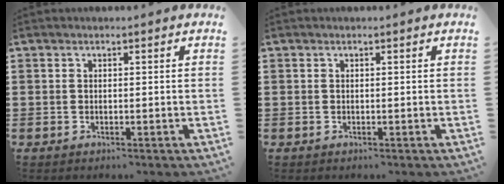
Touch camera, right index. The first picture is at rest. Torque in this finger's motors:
{"motor_torque": [0.00, 0.00, 0.00, -0.01]}